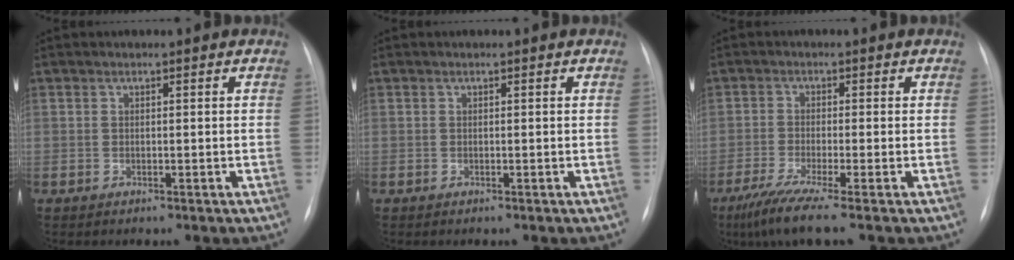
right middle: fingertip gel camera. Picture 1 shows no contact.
{"total": 0.0}
{"total": 6.4, "force": [-4.5, -0.8, 4.5], "torque": [-0.082, -0.024, -0.085]}